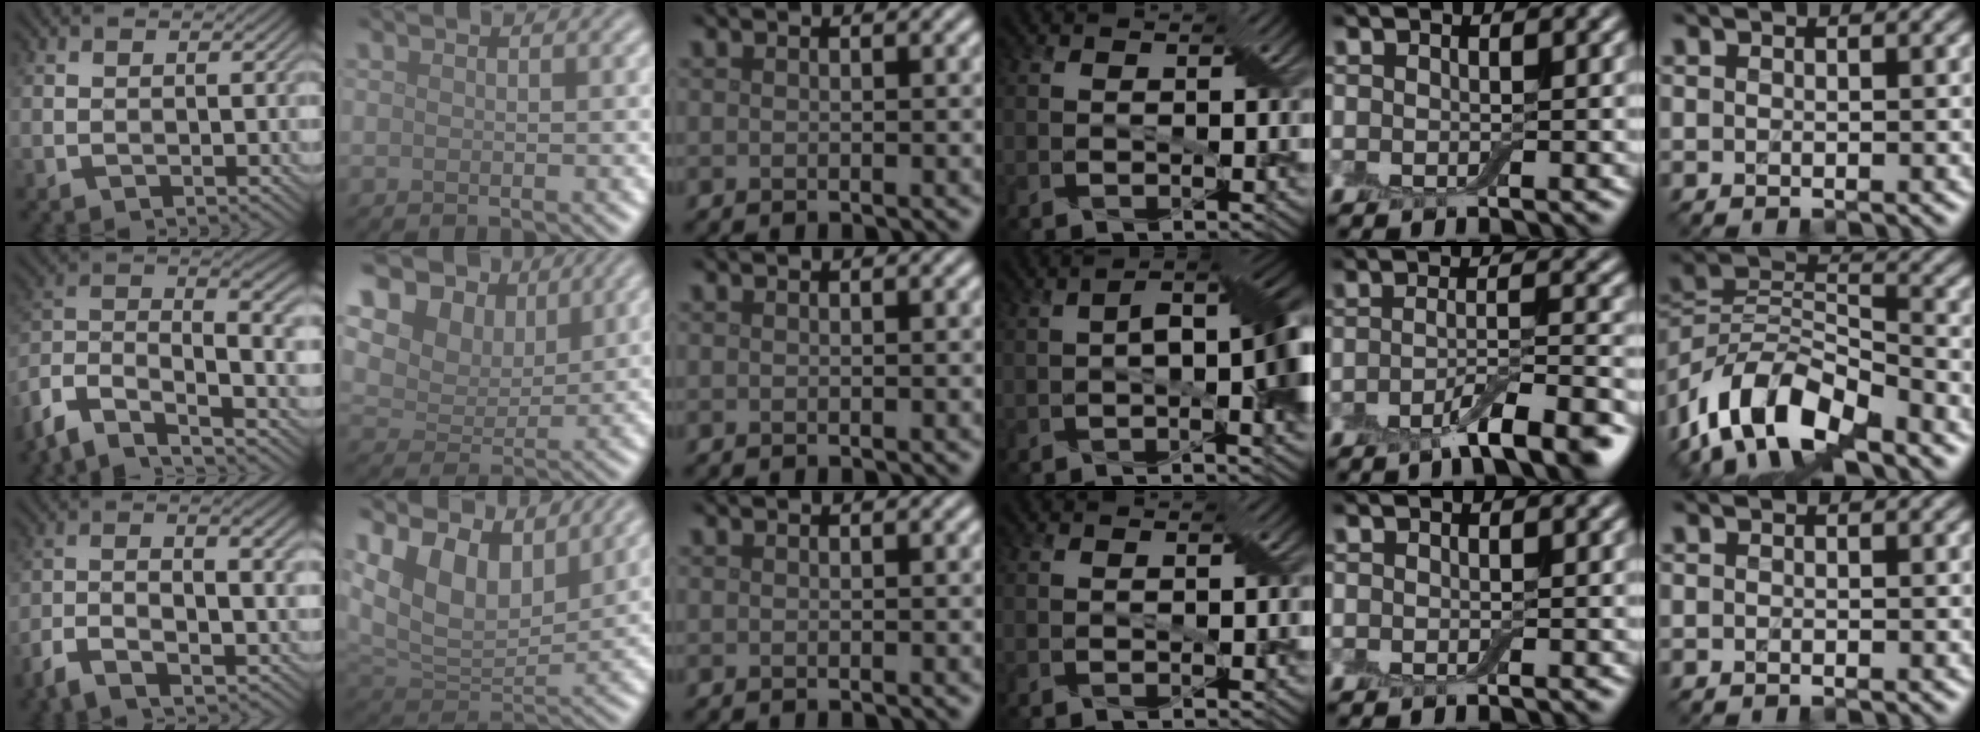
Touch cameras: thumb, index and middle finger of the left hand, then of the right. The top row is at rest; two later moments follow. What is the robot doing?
{"motion": "insert", "object": "backpack"}